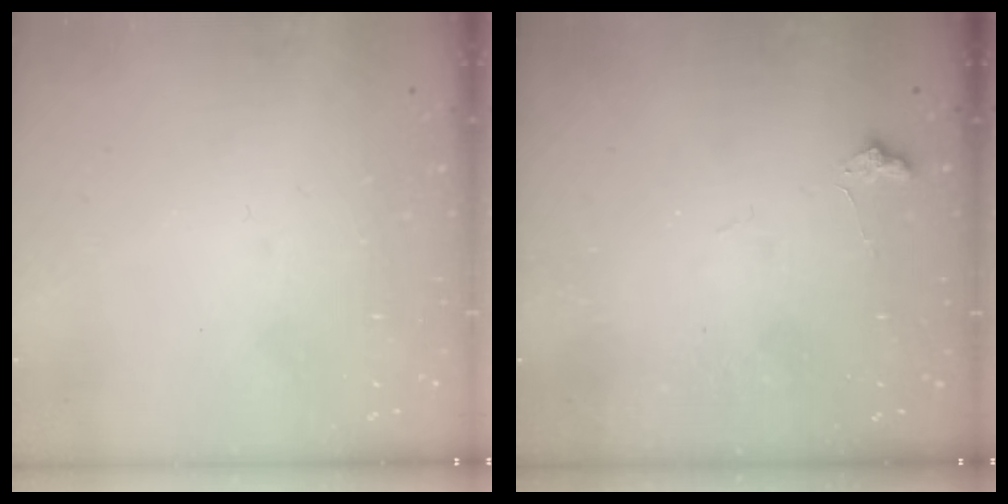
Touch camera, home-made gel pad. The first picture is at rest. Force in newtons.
{"total": 5.3, "press": 5.3, "slide": 0.6}